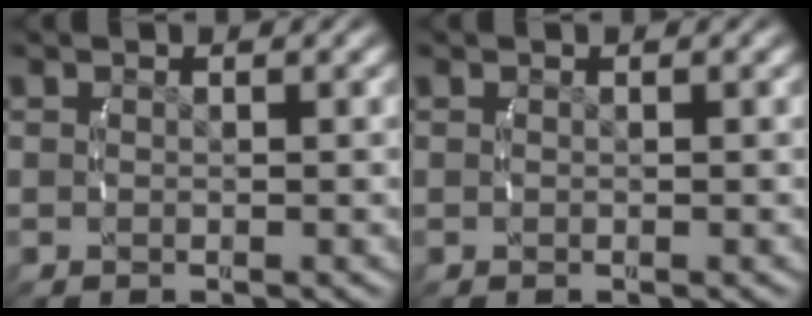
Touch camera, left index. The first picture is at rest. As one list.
[{"total": 0.0}]